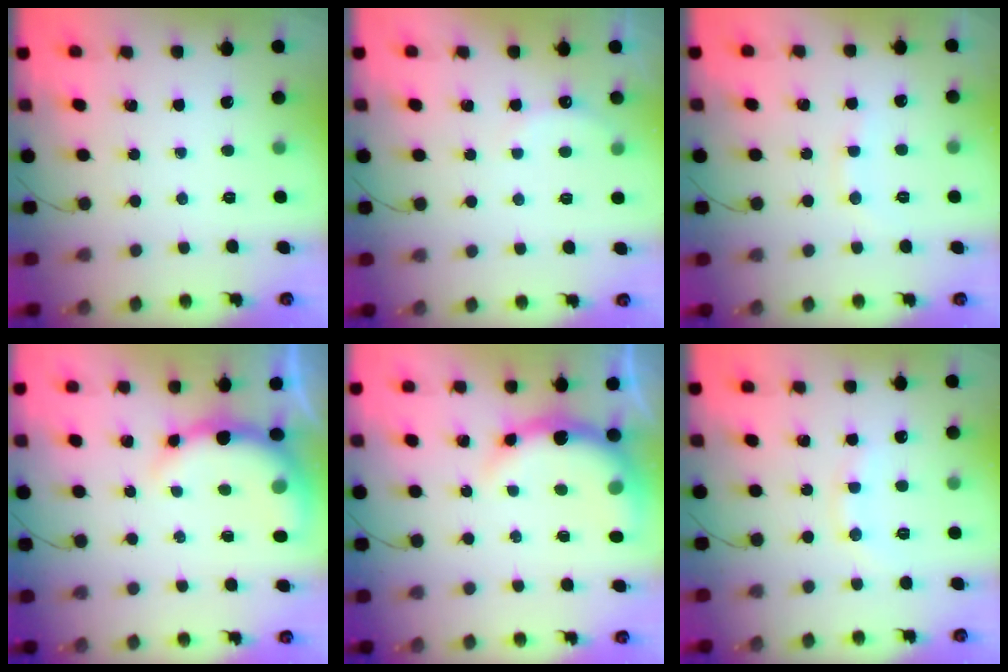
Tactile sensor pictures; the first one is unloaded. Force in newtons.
{"total": 6.0, "press": 5.9, "slide": 1.1}
{"total": 6.1, "press": 6.0, "slide": 1.5}
{"total": 8.9, "press": 8.7, "slide": 1.8}
{"total": 8.1, "press": 8.0, "slide": 1.2}
{"total": 6.1, "press": 6.0, "slide": 1.1}